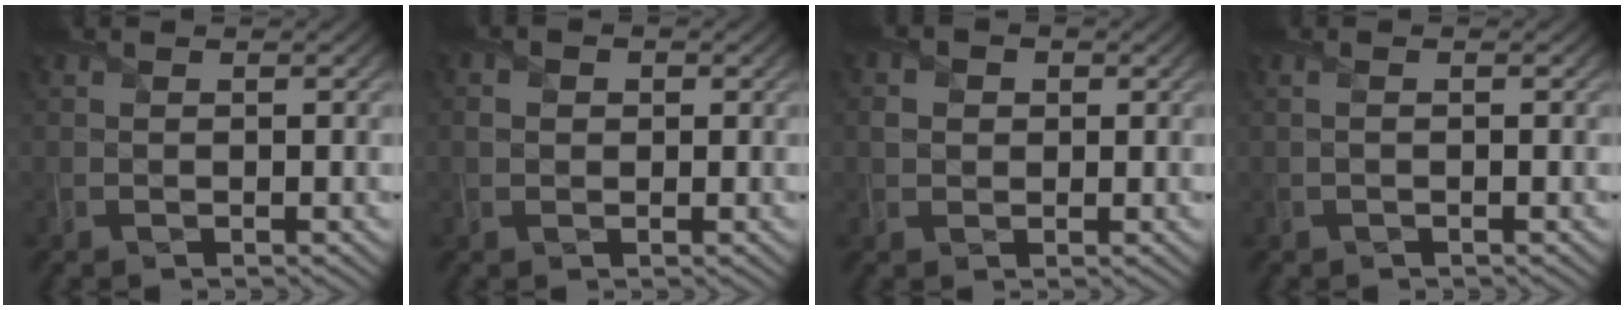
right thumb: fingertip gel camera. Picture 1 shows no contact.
{"total": 1.2, "force": [-0.1, 1.1, 0.5], "torque": [-0.015, -0.002, -0.003]}
{"total": 1.7, "force": [0.0, 1.5, 0.7], "torque": [-0.019, -0.002, -0.001]}
{"total": 0.7, "force": [-0.3, -0.3, 0.5], "torque": [-0.009, 0.001, -0.002]}